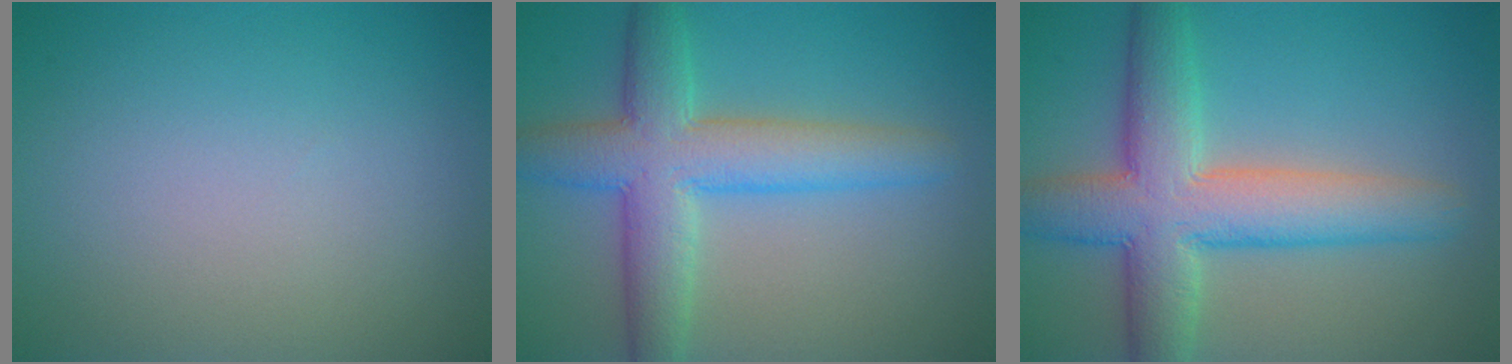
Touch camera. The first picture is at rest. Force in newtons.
{"total": 7.1, "press": 7.1, "slide": 0.3}
{"total": 8.6, "press": 8.6, "slide": 0.5}